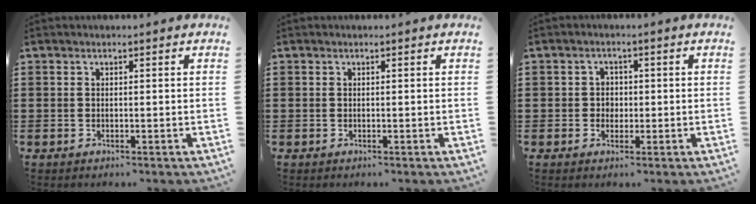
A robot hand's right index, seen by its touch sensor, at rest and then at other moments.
{"total": 0.0}
{"total": 2.0, "force": [-0.3, 1.9, 0.6], "torque": [-0.018, 0.007, -0.008]}